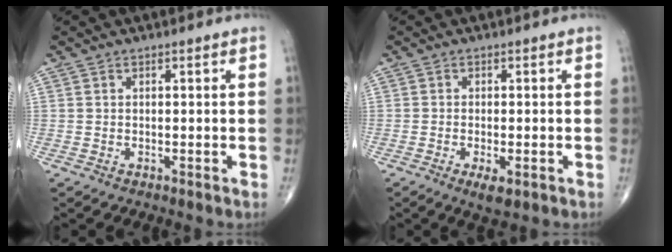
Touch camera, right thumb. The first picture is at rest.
{"total": 3.4, "force": [-1.4, 1.2, 2.9], "torque": [-0.050, -0.006, -0.021]}